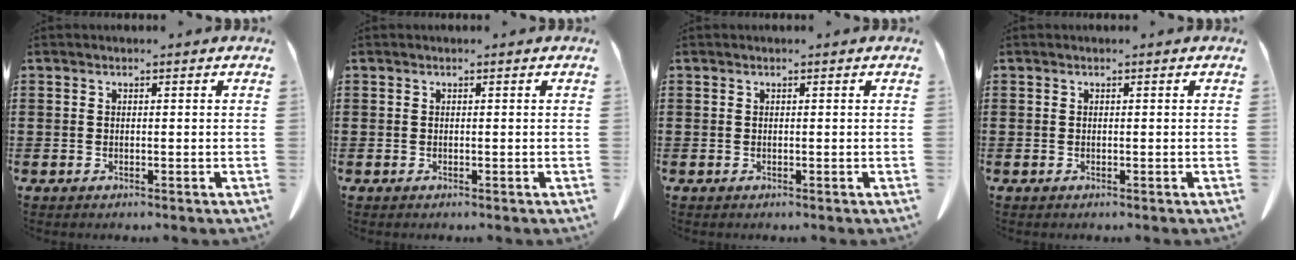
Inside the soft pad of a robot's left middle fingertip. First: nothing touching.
{"total": 0.0}
{"total": 0.0}
{"total": 0.0}